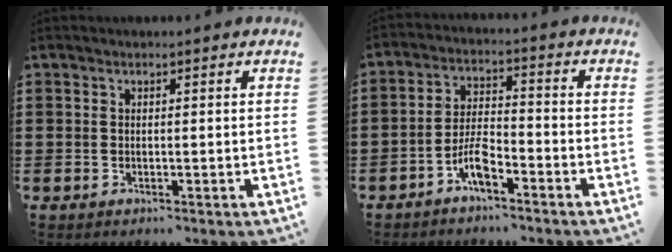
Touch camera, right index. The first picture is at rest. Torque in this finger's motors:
{"motor_torque": [2.14, 0.00, 0.61, 0.10]}